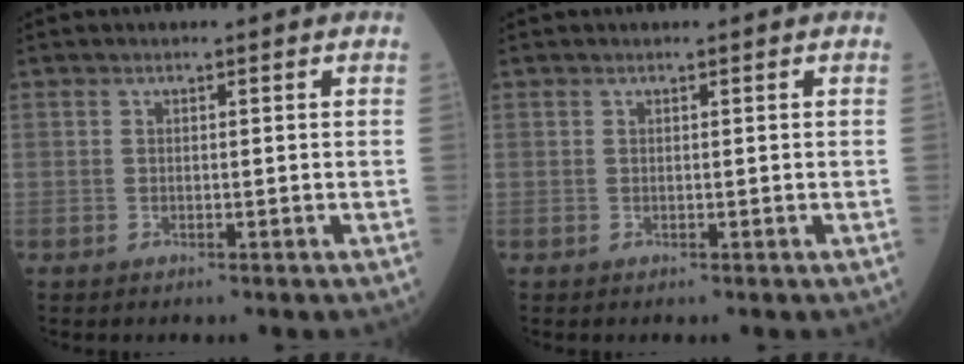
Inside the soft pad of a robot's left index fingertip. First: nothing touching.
{"total": 0.6, "force": [0.5, 0.0, 0.2], "torque": [-0.002, 0.014, 0.012]}